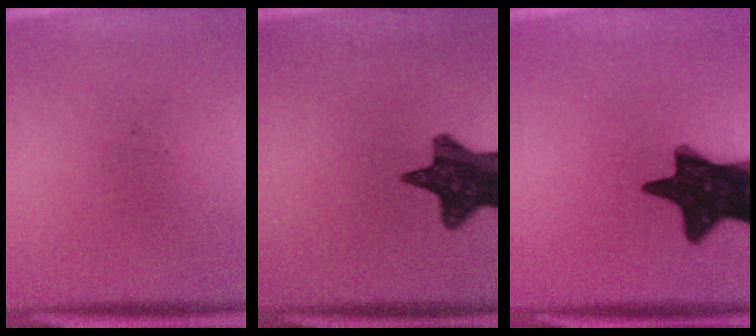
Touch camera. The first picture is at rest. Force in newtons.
{"total": 13.7}
{"total": 16.6}